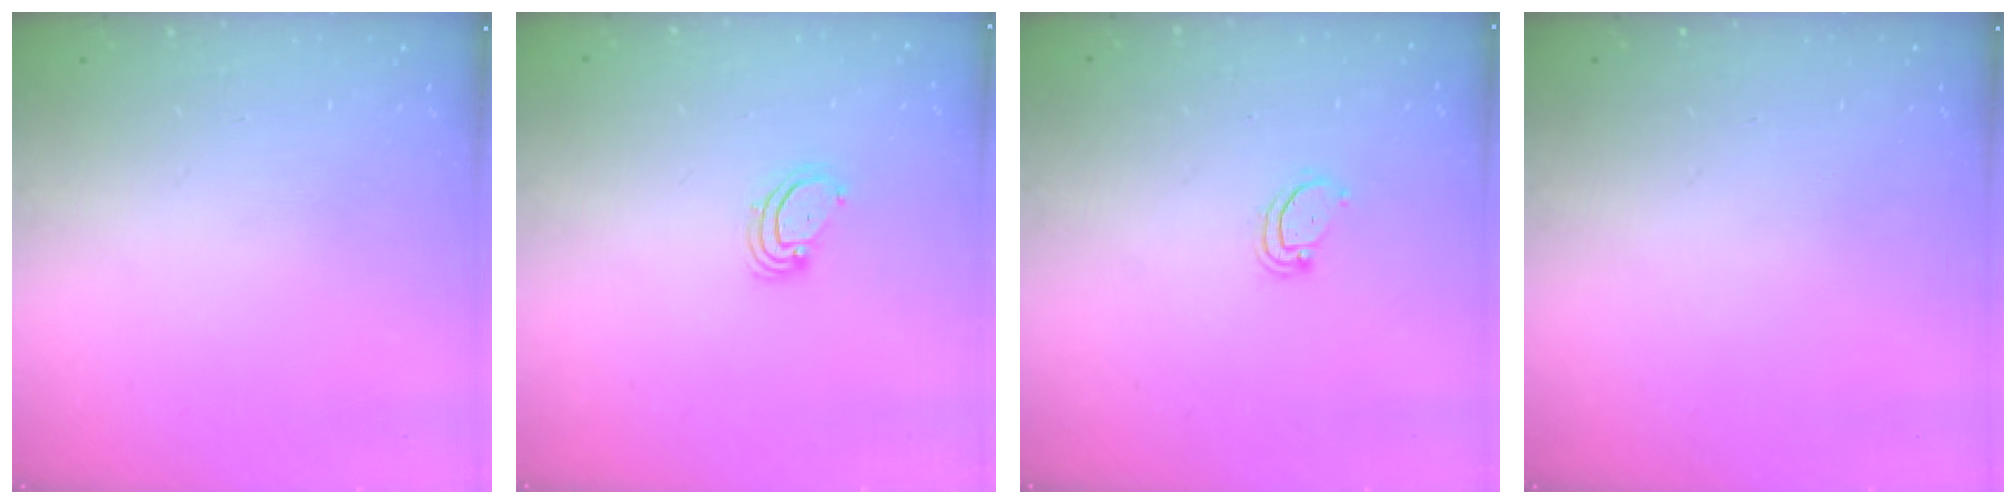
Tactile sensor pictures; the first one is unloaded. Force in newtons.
{"total": 3.0, "press": 2.9, "slide": 0.3}
{"total": 2.9, "press": 2.9, "slide": 0.2}
{"total": 0.0}